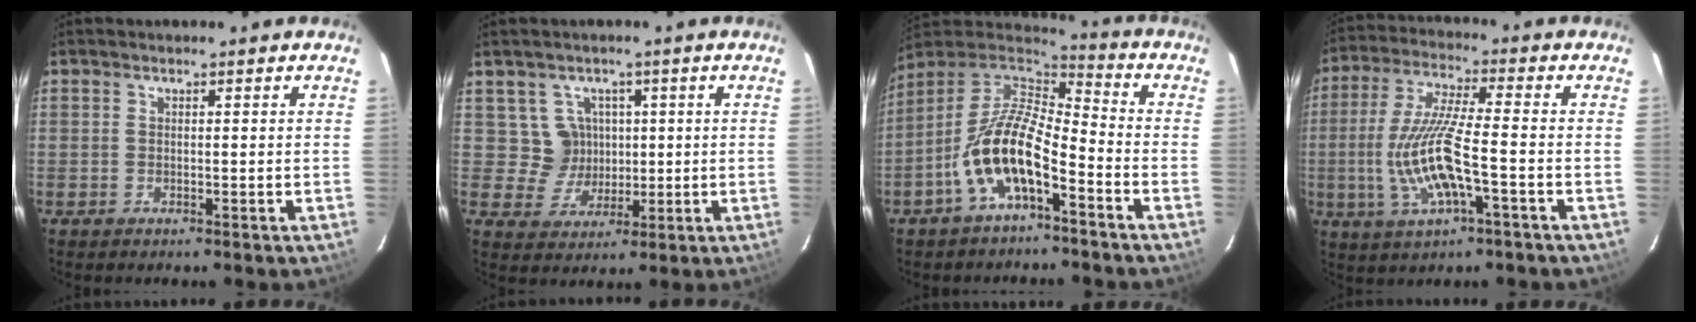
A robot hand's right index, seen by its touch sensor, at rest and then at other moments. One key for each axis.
{"total": 5.5, "fx": 1.2, "fy": 5.3, "fz": 0.5, "tx": -0.013, "ty": 0.018, "tz": 0.032}
{"total": 13.5, "fx": -6.5, "fy": 4.7, "fz": 10.9, "tx": -0.218, "ty": 0.003, "tz": -0.128}
{"total": 13.1, "fx": -3.4, "fy": 2.3, "fz": 12.4, "tx": -0.258, "ty": -0.007, "tz": -0.061}